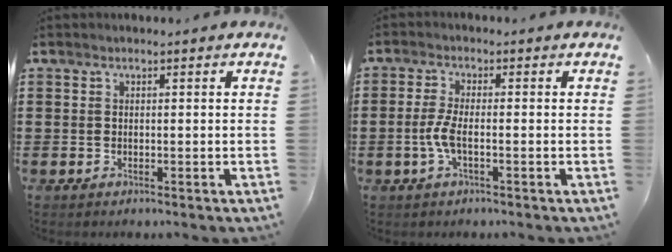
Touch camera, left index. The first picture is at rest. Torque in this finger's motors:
{"motor_torque": [0.45, 0.45, 0.38, 0.08]}